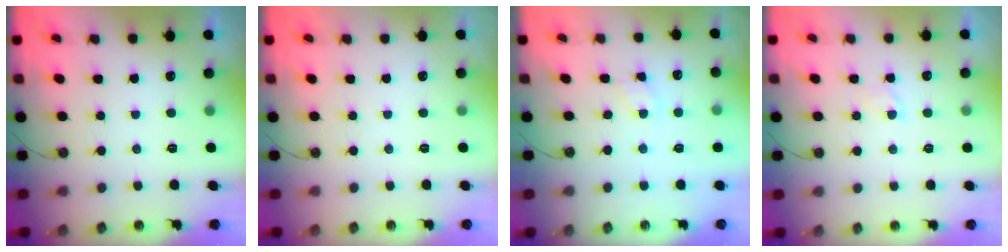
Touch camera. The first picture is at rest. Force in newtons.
{"total": 0.0}
{"total": 2.4, "press": 2.3, "slide": 0.4}
{"total": 2.7, "press": 2.7, "slide": 0.4}